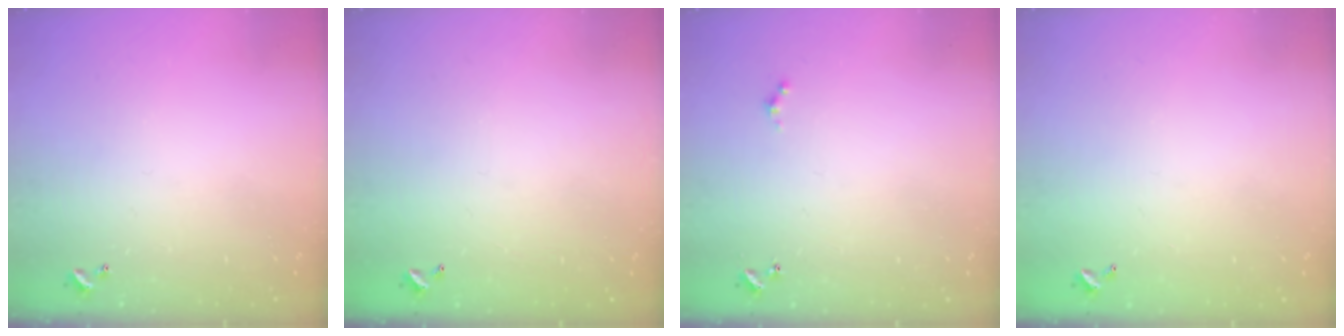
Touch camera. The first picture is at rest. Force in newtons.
{"total": 2.8, "press": 2.8, "slide": 0.1}
{"total": 0.0}
{"total": 2.8, "press": 2.8, "slide": 0.1}